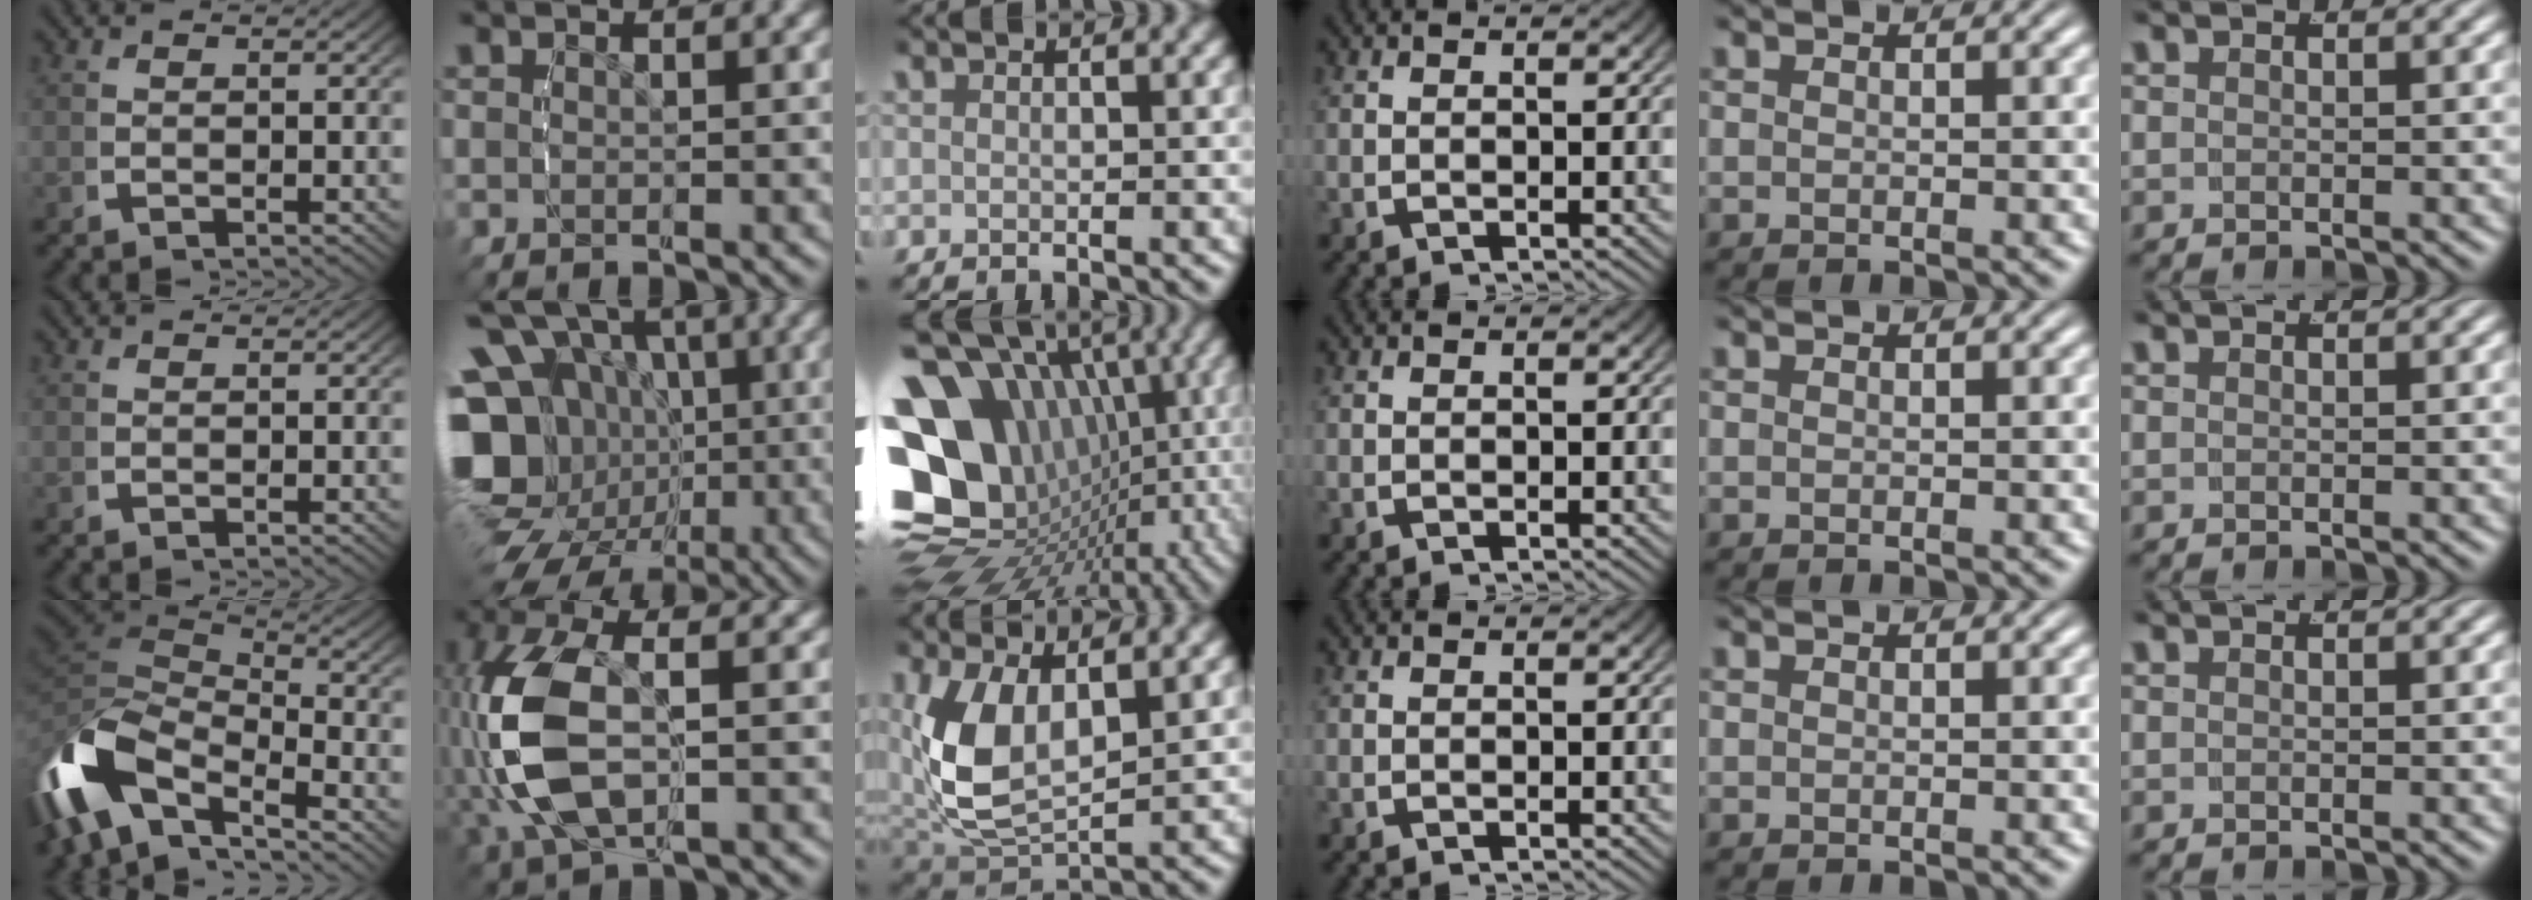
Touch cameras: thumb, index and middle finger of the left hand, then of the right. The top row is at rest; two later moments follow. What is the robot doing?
{"motion": "lift_and_place", "object": "pen"}